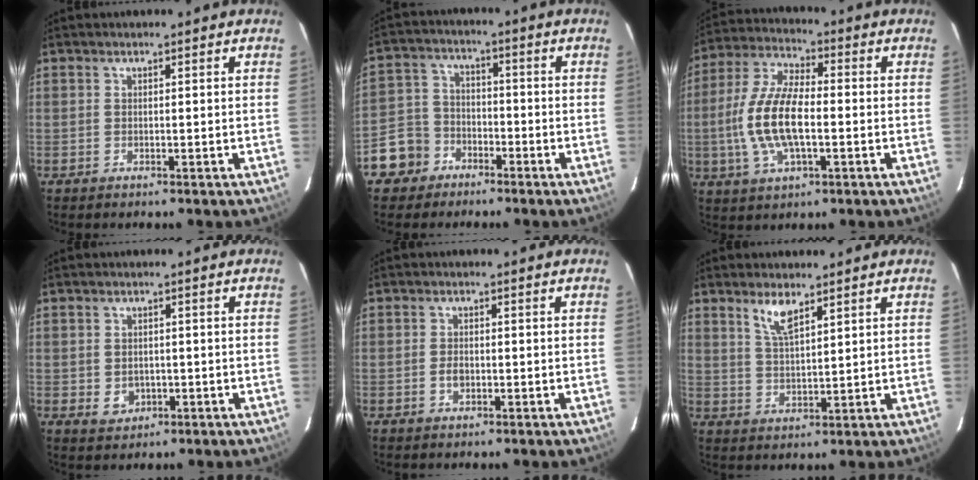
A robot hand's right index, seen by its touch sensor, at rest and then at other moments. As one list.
[{"total": 8.4, "force": [-5.0, 6.6, 1.3], "torque": [-0.046, 0.029, -0.092]}, {"total": 13.5, "force": [-2.0, 5.5, 12.2], "torque": [-0.256, 0.003, -0.039]}, {"total": 3.5, "force": [-0.6, 3.1, 1.6], "torque": [-0.031, 0.001, 0.000]}, {"total": 2.0, "force": [-0.6, 1.3, 1.4], "torque": [-0.028, 0.002, -0.010]}, {"total": 5.1, "force": [3.5, 1.4, 3.4], "torque": [-0.067, -0.002, 0.070]}]